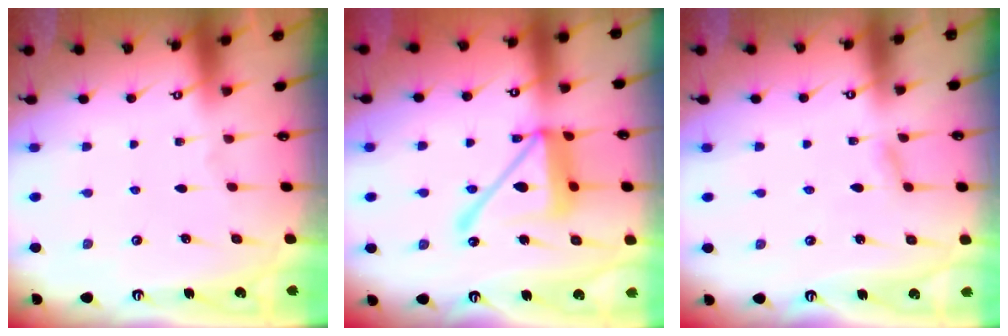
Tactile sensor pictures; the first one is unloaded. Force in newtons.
{"total": 16.8, "press": 16.7, "slide": 1.9}
{"total": 3.7, "press": 3.7, "slide": 0.3}